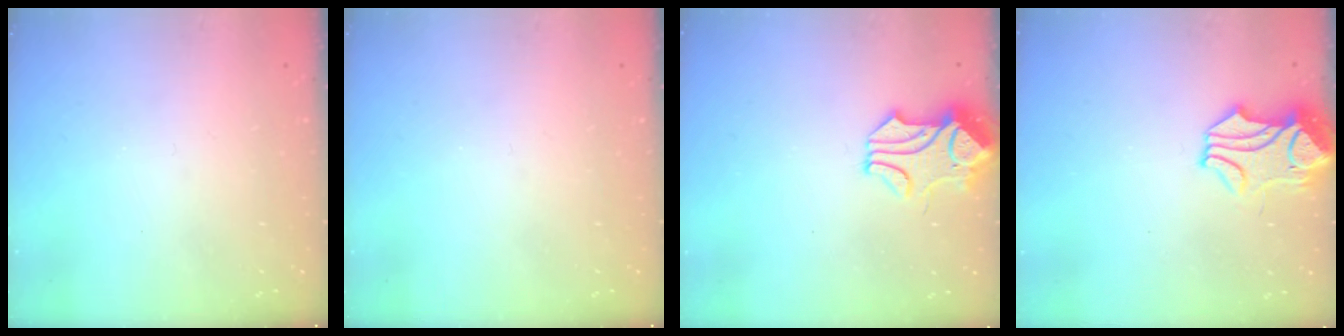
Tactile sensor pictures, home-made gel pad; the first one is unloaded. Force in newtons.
{"total": 0.0}
{"total": 0.9, "press": 0.2, "slide": 0.9}
{"total": 1.6, "press": 0.8, "slide": 1.3}